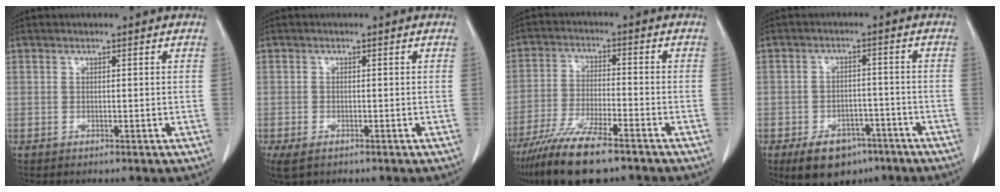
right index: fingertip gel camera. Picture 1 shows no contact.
{"total": 3.4, "force": [-2.0, 1.8, 2.1], "torque": [-0.045, -0.010, -0.026]}
{"total": 12.2, "force": [-9.2, 1.9, 7.8], "torque": [-0.144, -0.030, -0.161]}
{"total": 8.8, "force": [-5.9, 5.1, 4.1], "torque": [-0.065, 0.005, -0.085]}